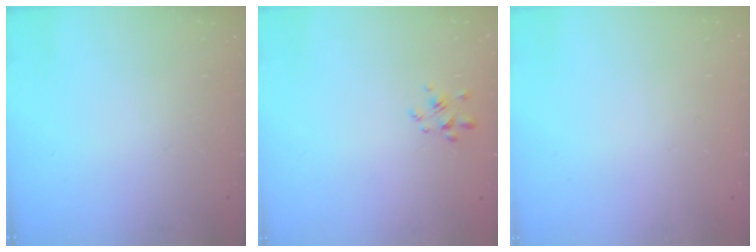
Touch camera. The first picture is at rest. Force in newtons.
{"total": 2.3, "press": 2.1, "slide": 0.8}
{"total": 1.9, "press": 1.9, "slide": 0.2}